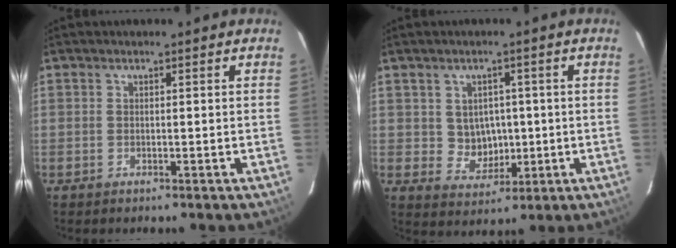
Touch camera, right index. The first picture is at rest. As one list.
[{"total": 5.4, "force": [0.4, 5.1, 1.8], "torque": [-0.034, 0.012, 0.019]}]